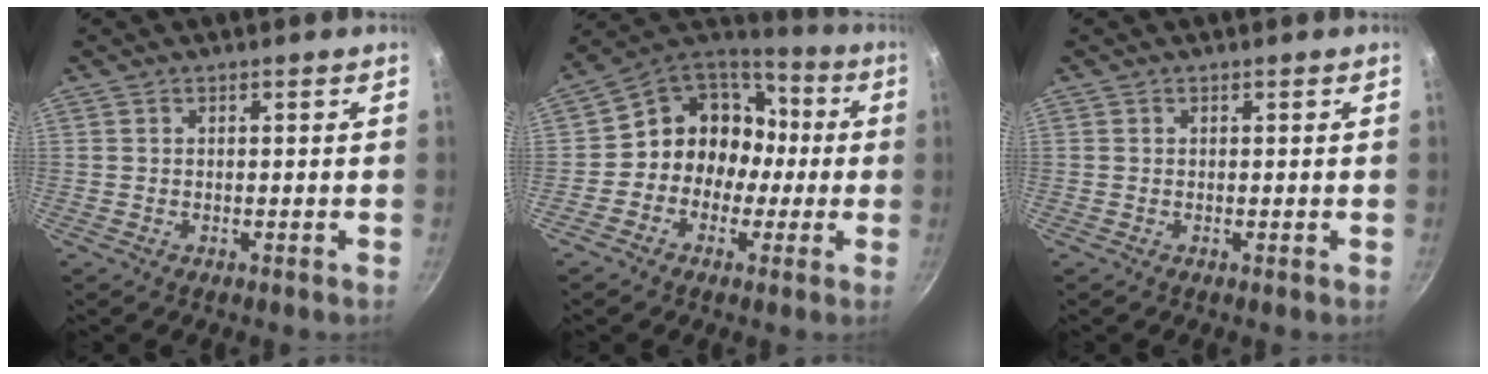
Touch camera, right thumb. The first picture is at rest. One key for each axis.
{"total": 13.9, "fx": -0.9, "fy": 12.1, "fz": 6.7, "tx": -0.051, "ty": 0.053, "tz": -0.031}
{"total": 0.0}